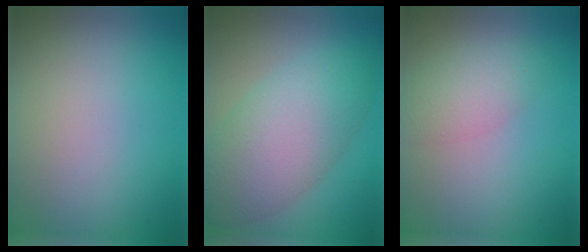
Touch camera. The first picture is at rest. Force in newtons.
{"total": 7.5, "press": 7.5, "slide": 0.1}
{"total": 3.0, "press": 3.0, "slide": 0.2}